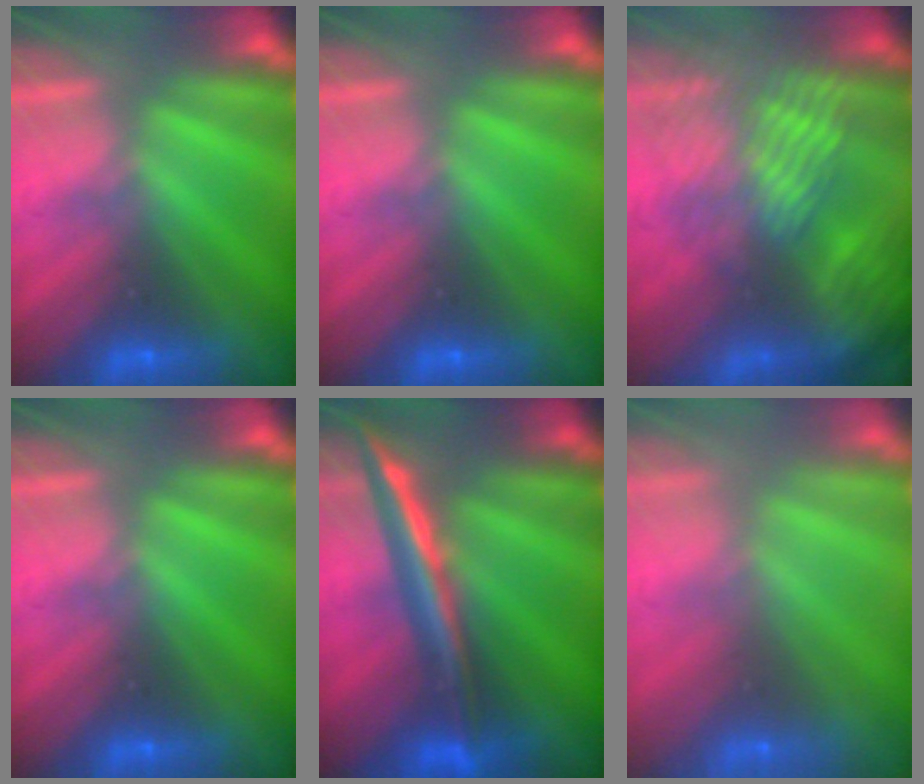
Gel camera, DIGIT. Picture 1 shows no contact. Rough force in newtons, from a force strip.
{"total": 0.0}
{"total": 9.0}
{"total": 0.0}
{"total": 2.8}
{"total": 8.5}